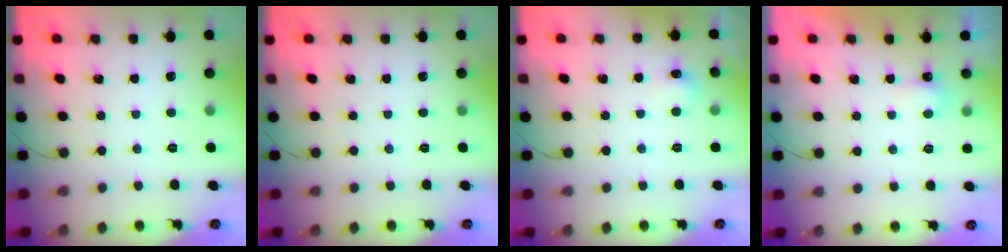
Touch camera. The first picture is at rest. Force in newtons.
{"total": 0.0}
{"total": 5.1, "press": 4.9, "slide": 1.3}
{"total": 3.2, "press": 3.1, "slide": 0.8}